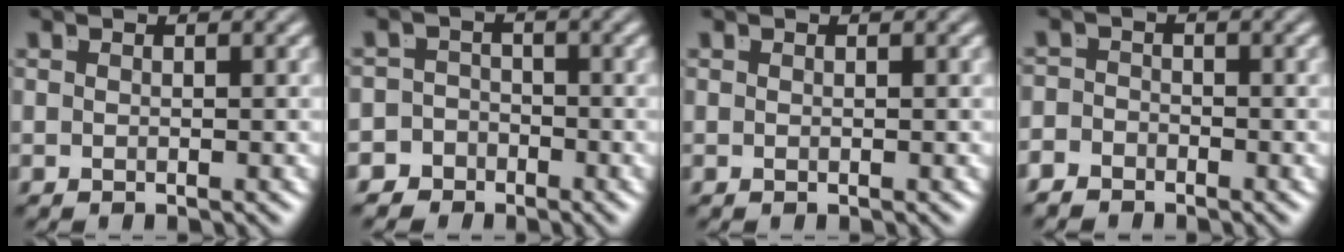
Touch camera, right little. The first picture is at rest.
{"total": 6.3, "force": [-3.3, 5.3, 0.7], "torque": [-0.023, -0.020, -0.064]}
{"total": 0.0}
{"total": 2.3, "force": [-2.1, 0.9, -0.1], "torque": [0.002, -0.019, -0.033]}